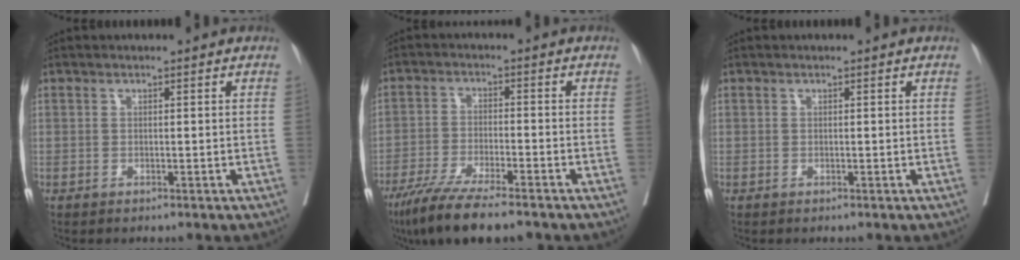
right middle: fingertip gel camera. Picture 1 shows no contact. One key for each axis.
{"total": 11.1, "fx": -8.7, "fy": 1.1, "fz": 6.8, "tx": -0.117, "ty": -0.029, "tz": -0.144}
{"total": 0.0}